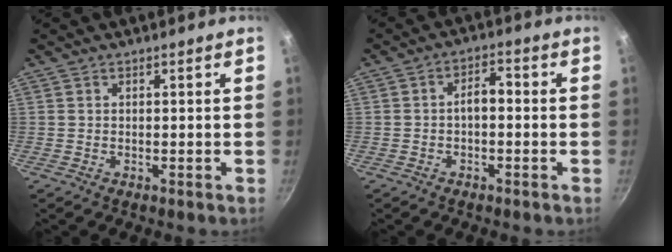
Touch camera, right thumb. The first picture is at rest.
{"total": 3.5, "force": [-0.7, 1.8, 3.0], "torque": [-0.042, 0.020, -0.017]}